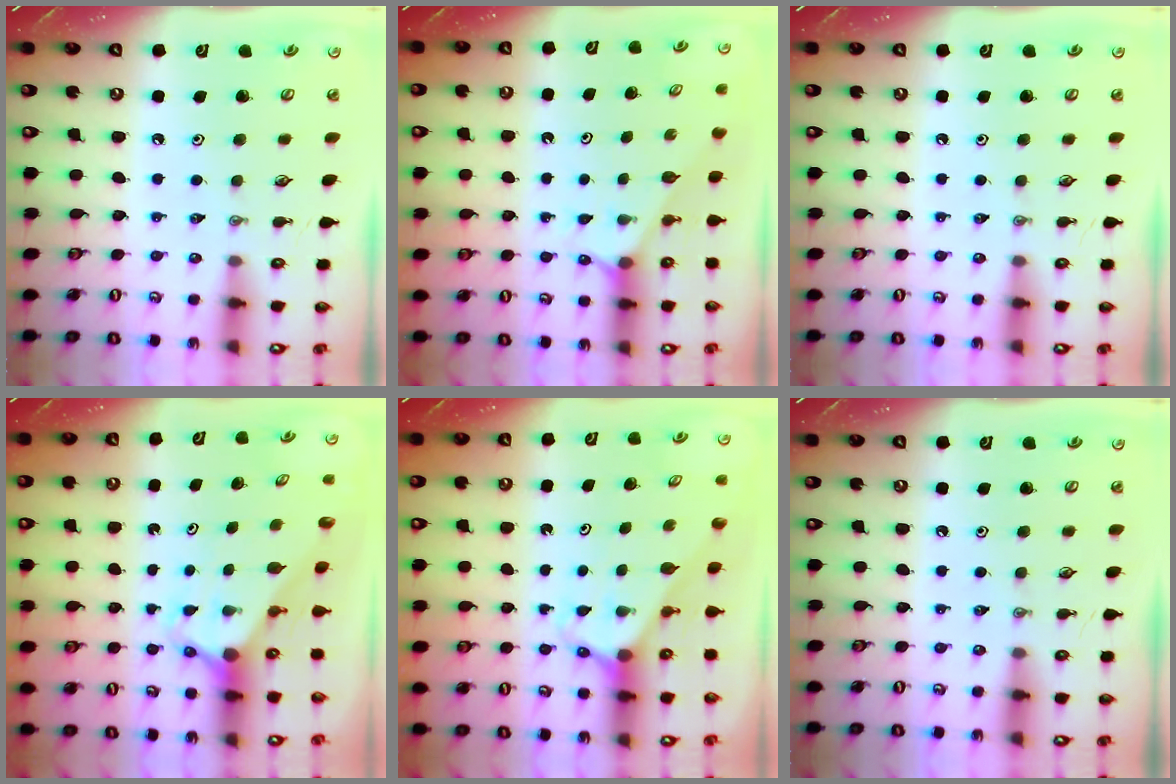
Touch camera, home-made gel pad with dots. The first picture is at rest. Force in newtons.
{"total": 1.9, "press": 1.9, "slide": 0.3}
{"total": 0.0}
{"total": 2.7, "press": 2.7, "slide": 0.0}
{"total": 2.7, "press": 2.7, "slide": 0.2}
{"total": 0.0}